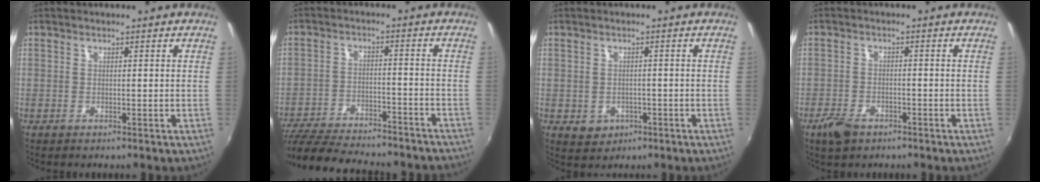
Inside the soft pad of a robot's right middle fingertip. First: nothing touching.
{"total": 24.7, "force": [-21.5, 5.9, 10.8], "torque": [-0.219, -0.031, -0.300]}
{"total": 4.1, "force": [-1.4, 3.4, 1.7], "torque": [-0.040, -0.002, -0.009]}
{"total": 5.0, "force": [-3.4, 2.7, 2.5], "torque": [-0.068, -0.006, -0.061]}